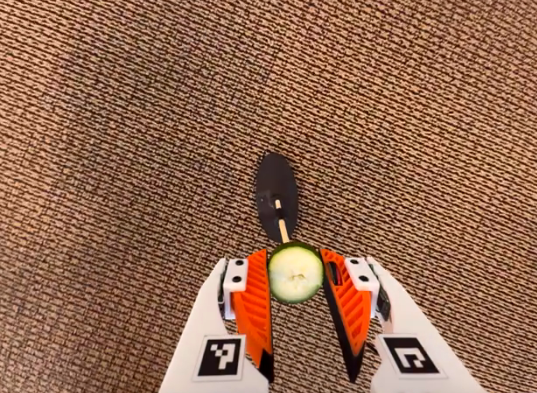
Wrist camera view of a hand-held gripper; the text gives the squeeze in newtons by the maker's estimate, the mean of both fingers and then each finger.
{"total": 7.0, "left": 7.1, "right": 7.0}